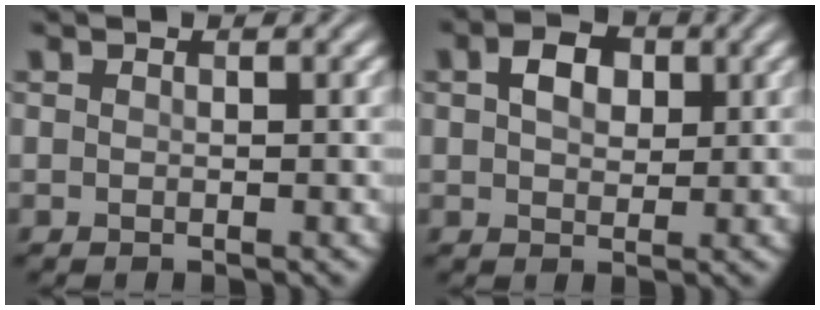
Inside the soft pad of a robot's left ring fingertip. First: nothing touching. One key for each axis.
{"total": 3.3, "fx": 1.0, "fy": 2.3, "fz": 2.2, "tx": -0.043, "ty": 0.005, "tz": 0.015}